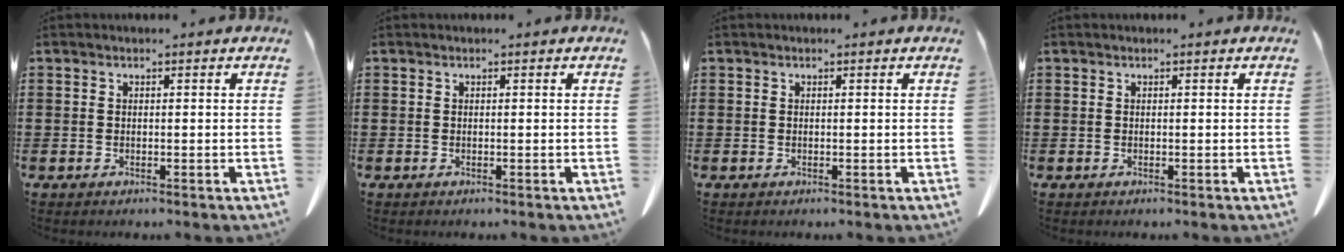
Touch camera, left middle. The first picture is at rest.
{"total": 0.0}
{"total": 0.0}
{"total": 0.0}